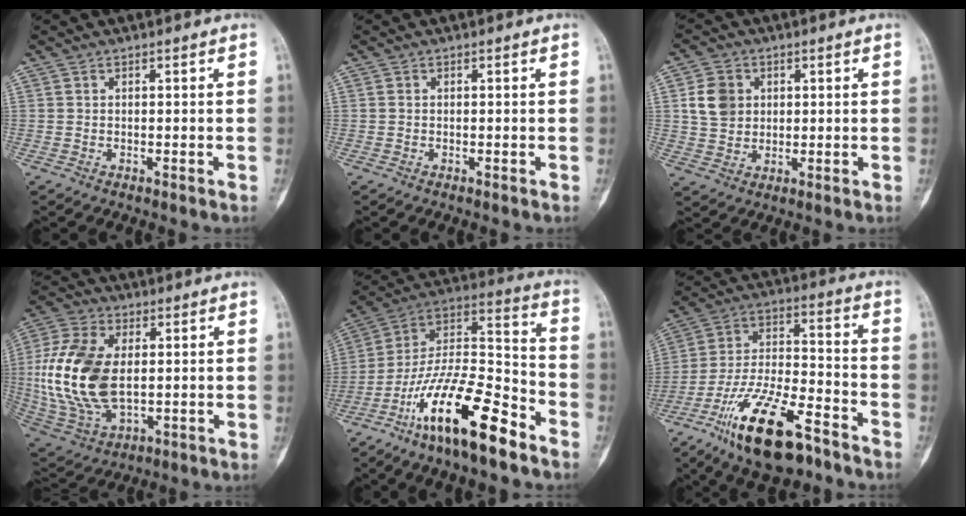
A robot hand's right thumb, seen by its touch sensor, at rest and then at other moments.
{"total": 0.0}
{"total": 7.1, "force": [1.7, 5.9, 3.6], "torque": [-0.051, -0.003, 0.032]}
{"total": 19.4, "force": [0.9, 11.2, 15.7], "torque": [-0.338, -0.009, 0.026]}
{"total": 21.2, "force": [-12.9, 6.0, 15.7], "torque": [-0.299, 0.074, -0.236]}
{"total": 19.3, "force": [-12.2, 6.8, 13.3], "torque": [-0.249, 0.070, -0.218]}